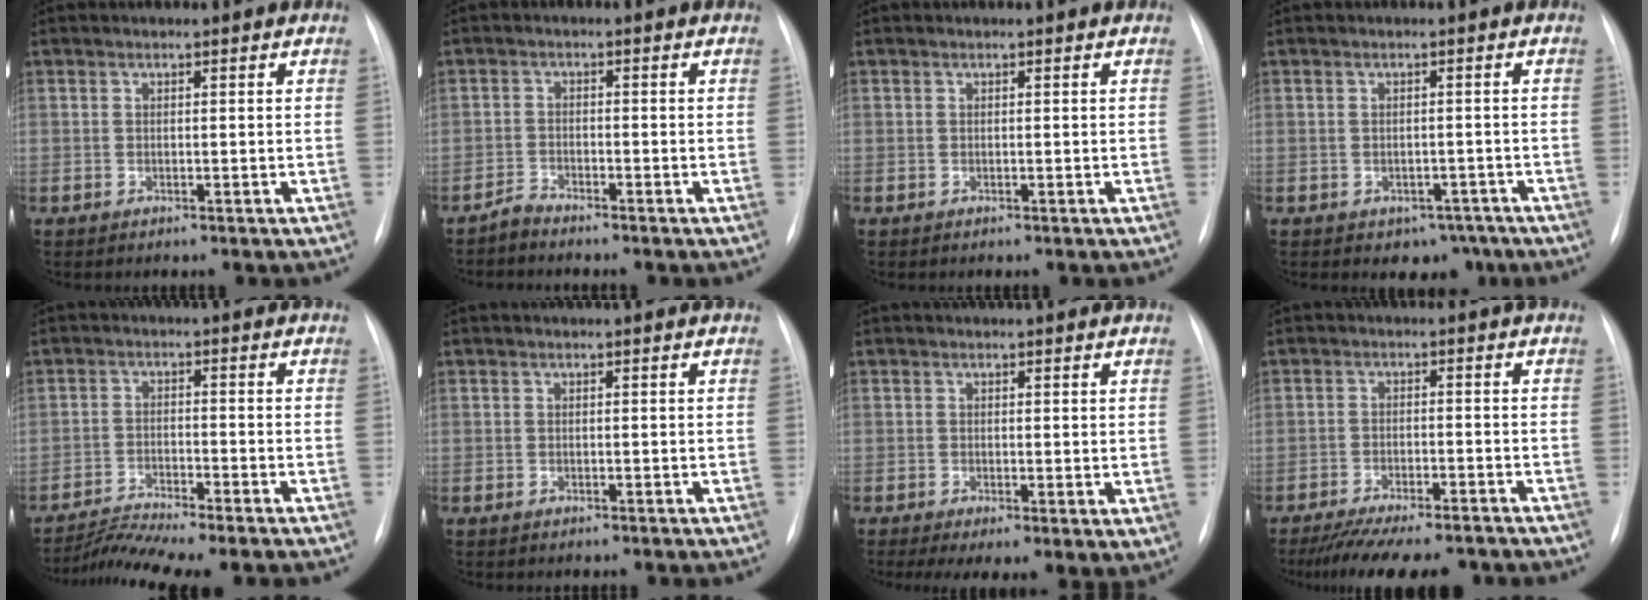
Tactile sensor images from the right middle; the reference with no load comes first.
{"total": 1.8, "force": [-1.8, 0.0, 0.0], "torque": [-0.002, -0.004, -0.037]}
{"total": 0.0}
{"total": 3.6, "force": [-2.3, 2.6, 1.1], "torque": [-0.002, 0.011, -0.023]}
{"total": 5.9, "force": [-5.4, -1.4, 2.0], "torque": [-0.041, -0.014, -0.096]}
{"total": 0.0}
{"total": 7.0, "force": [-1.2, 3.1, 6.1], "torque": [-0.097, -0.018, -0.013]}
{"total": 13.7, "force": [-11.7, 2.7, 6.5], "torque": [-0.108, -0.015, -0.165]}